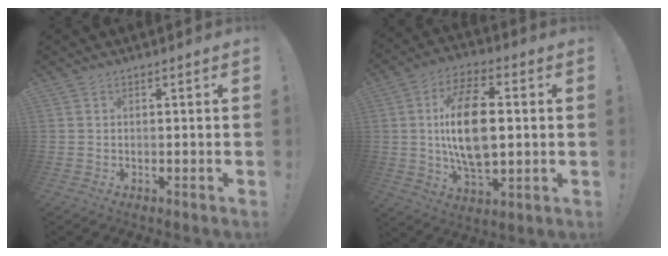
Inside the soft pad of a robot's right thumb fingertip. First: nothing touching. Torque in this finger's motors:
{"motor_torque": [2.27, 2.74, 2.23, -0.23, 0.66]}